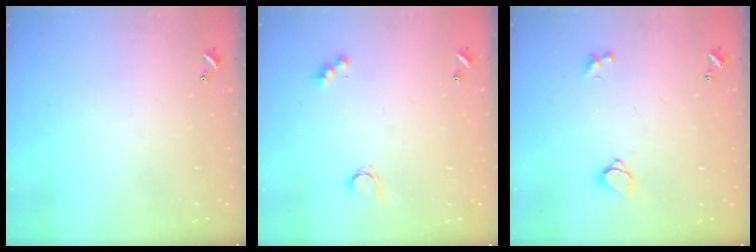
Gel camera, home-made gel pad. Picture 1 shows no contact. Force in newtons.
{"total": 2.7, "press": 2.7, "slide": 0.5}
{"total": 1.7, "press": 1.7, "slide": 0.4}